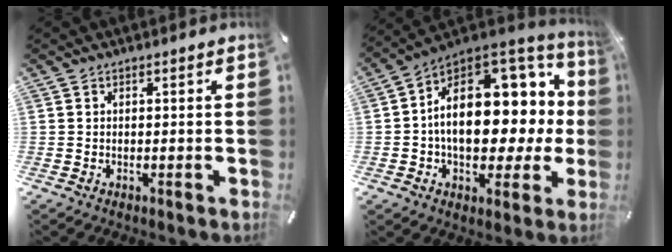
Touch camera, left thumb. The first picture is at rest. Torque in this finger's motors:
{"motor_torque": [0.92, 1.36, 1.54, 0.93, 0.27]}